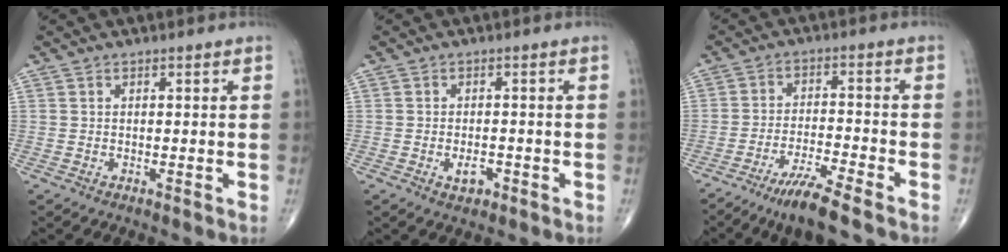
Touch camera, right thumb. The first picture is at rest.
{"total": 2.7, "force": [-1.1, 1.5, 1.9], "torque": [-0.027, 0.002, -0.014]}
{"total": 8.0, "force": [-6.0, 0.5, 5.3], "torque": [-0.103, 0.021, -0.109]}